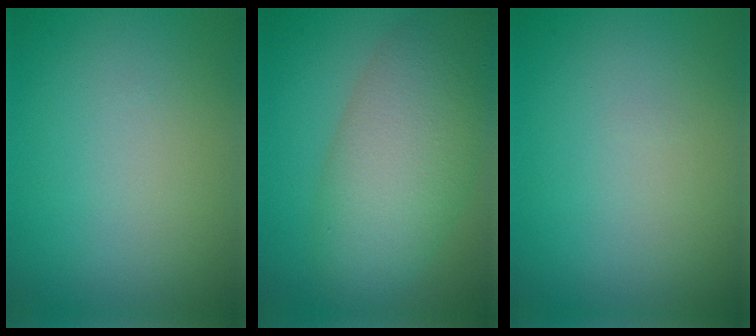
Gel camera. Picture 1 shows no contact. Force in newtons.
{"total": 8.7, "press": 8.7, "slide": 0.1}
{"total": 0.0}